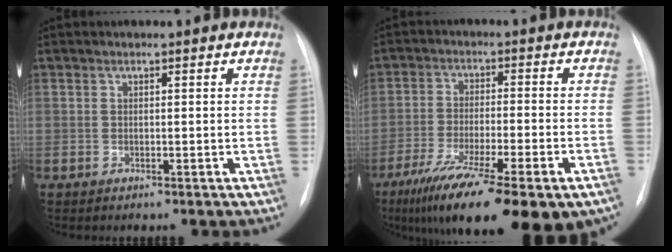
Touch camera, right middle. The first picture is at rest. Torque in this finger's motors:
{"motor_torque": [1.44, -0.69, 0.50, 0.21]}